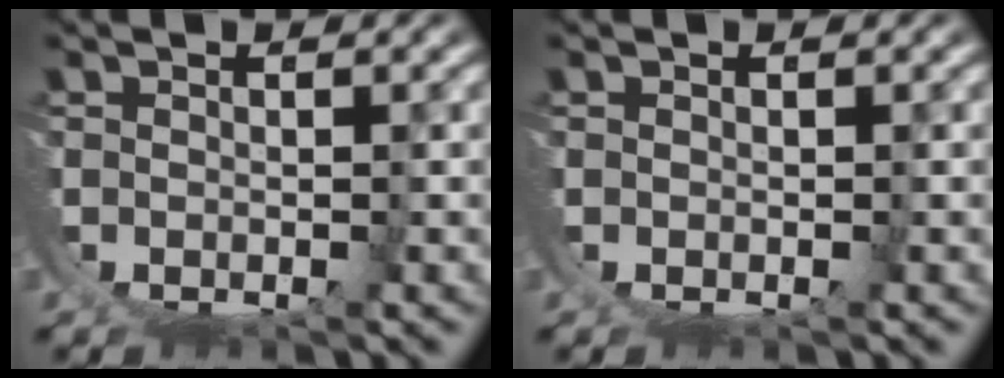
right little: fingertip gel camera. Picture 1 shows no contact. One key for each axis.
{"total": 0.0}